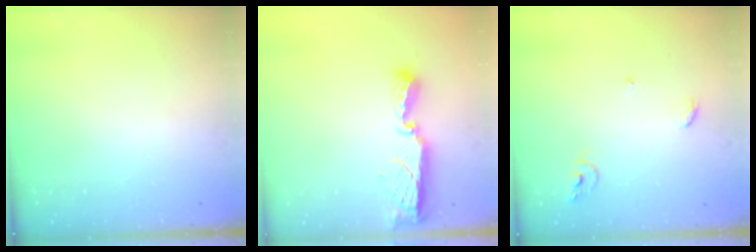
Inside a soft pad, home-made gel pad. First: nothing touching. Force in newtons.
{"total": 7.9, "press": 7.9, "slide": 0.3}
{"total": 6.2, "press": 6.2, "slide": 0.2}